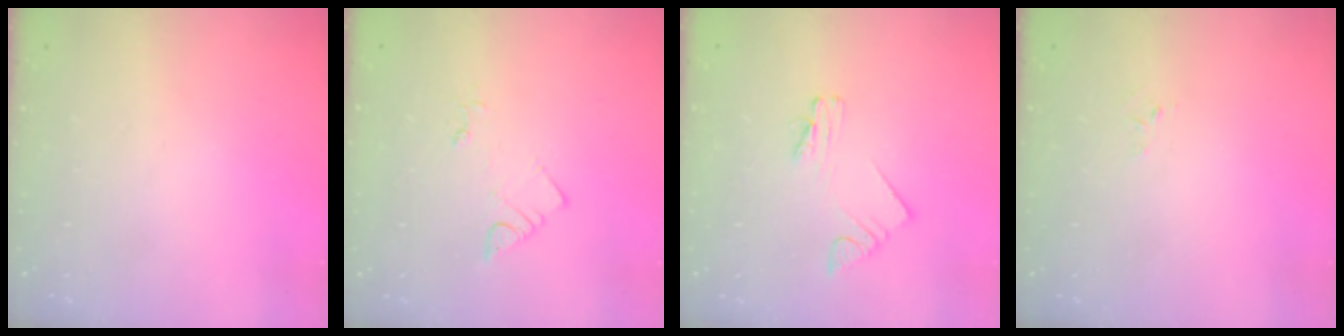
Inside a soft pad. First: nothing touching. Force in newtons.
{"total": 3.1, "press": 3.0, "slide": 0.4}
{"total": 1.9, "press": 1.9, "slide": 0.1}
{"total": 2.6, "press": 2.6, "slide": 0.4}